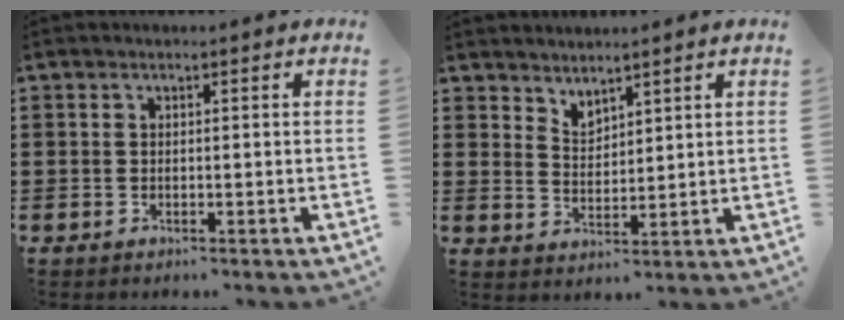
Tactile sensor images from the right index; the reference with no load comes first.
{"total": 2.9, "force": [2.8, 0.6, -0.4], "torque": [-0.001, -0.006, 0.055]}